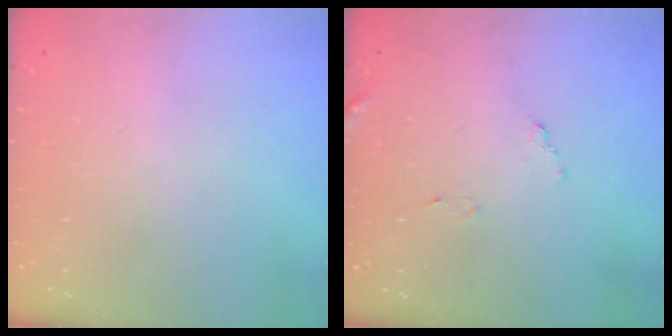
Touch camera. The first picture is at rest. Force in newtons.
{"total": 7.1, "press": 7.0, "slide": 0.4}